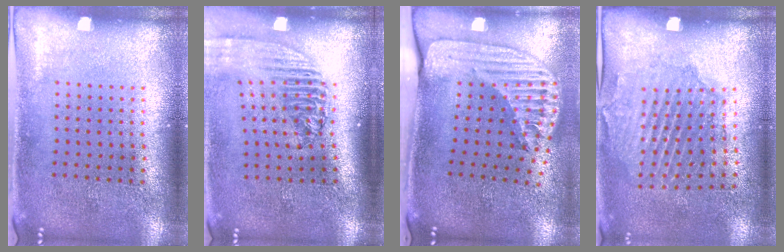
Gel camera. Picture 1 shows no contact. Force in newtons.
{"total": 2.3, "press": 1.7, "slide": 1.5}
{"total": 2.6, "press": 1.9, "slide": 1.8}
{"total": 1.6, "press": 1.4, "slide": 0.7}